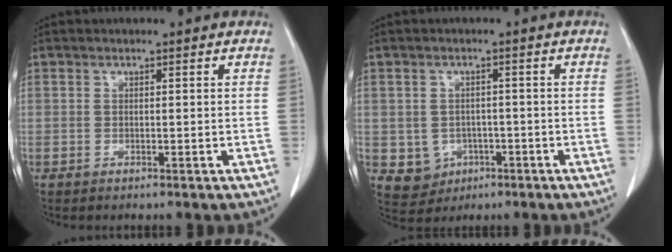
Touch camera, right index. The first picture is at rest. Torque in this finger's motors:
{"motor_torque": [-0.06, 0.02, -0.60, -0.13]}